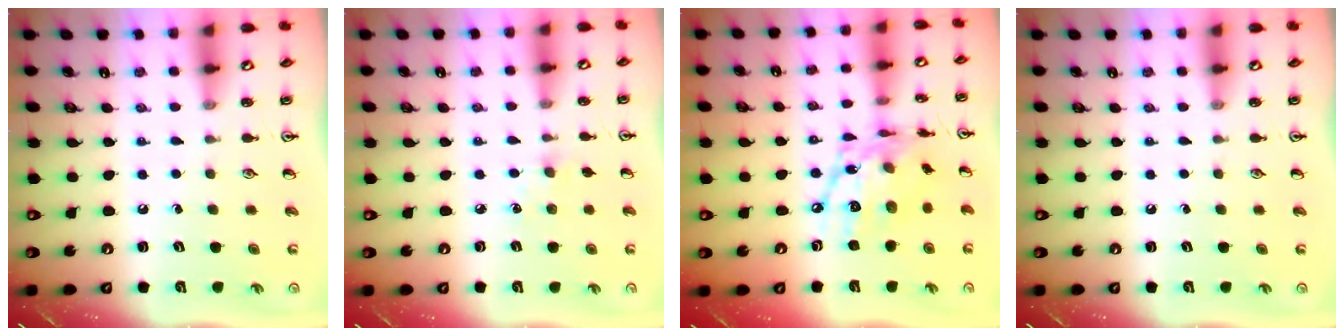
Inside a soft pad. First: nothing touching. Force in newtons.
{"total": 4.4, "press": 4.3, "slide": 0.6}
{"total": 16.7, "press": 16.6, "slide": 1.7}
{"total": 0.0}